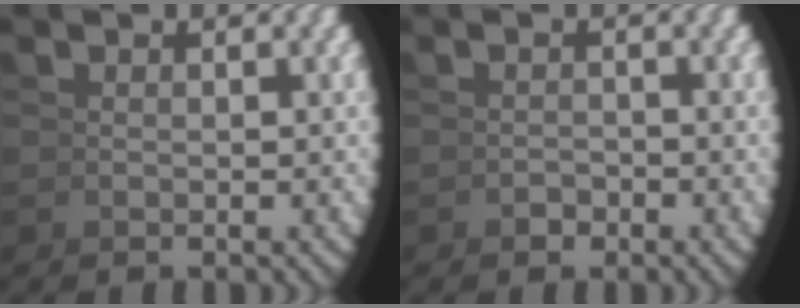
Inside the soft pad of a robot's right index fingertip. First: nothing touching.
{"total": 1.2, "force": [-1.0, -0.5, -0.5], "torque": [0.024, 0.001, -0.019]}